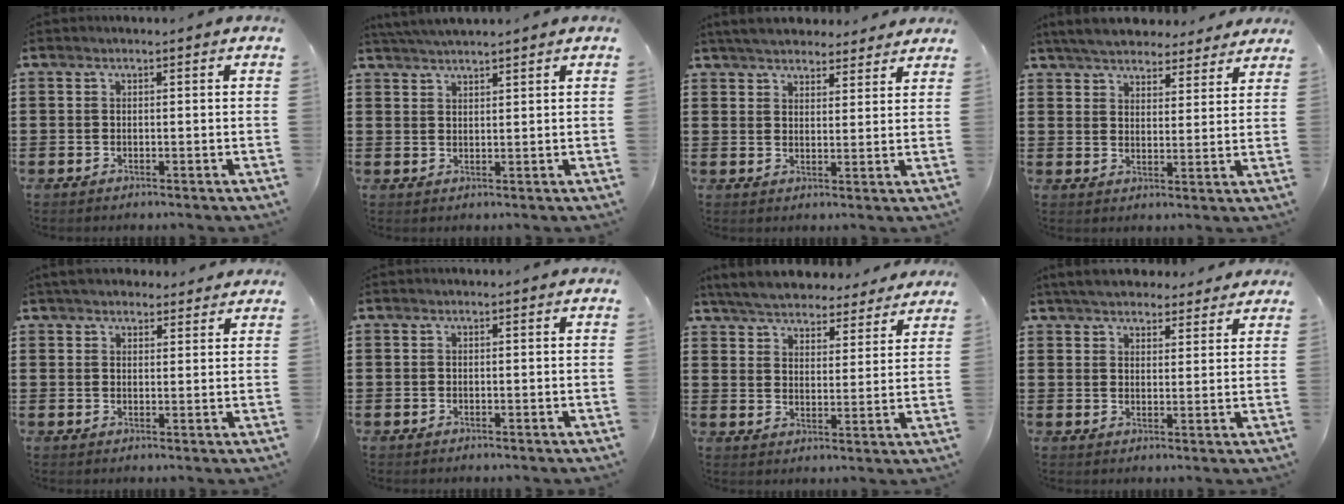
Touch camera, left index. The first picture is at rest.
{"total": 2.7, "force": [2.6, -0.2, 0.6], "torque": [-0.018, -0.001, 0.050]}
{"total": 4.8, "force": [4.6, 1.2, 1.1], "torque": [-0.036, -0.008, 0.085]}
{"total": 5.8, "force": [5.5, 1.1, 1.4], "torque": [-0.048, -0.016, 0.101]}
{"total": 3.5, "force": [3.3, 0.9, 0.6], "torque": [-0.020, -0.003, 0.063]}
{"total": 0.0}
{"total": 5.9, "force": [5.8, 0.7, 0.9], "torque": [-0.047, -0.029, 0.103]}
{"total": 5.0, "force": [4.6, 1.4, 1.3], "torque": [-0.040, -0.008, 0.087]}